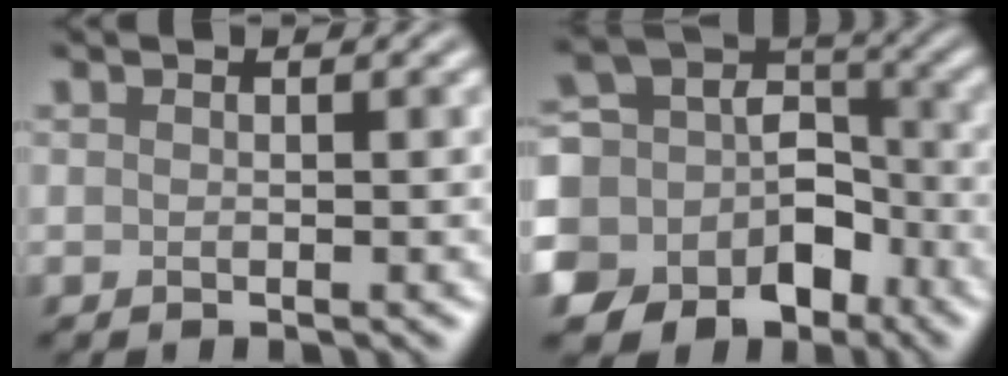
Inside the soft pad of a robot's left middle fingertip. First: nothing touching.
{"total": 15.0, "force": [-6.7, 12.4, 4.9], "torque": [-0.116, -0.014, -0.110]}